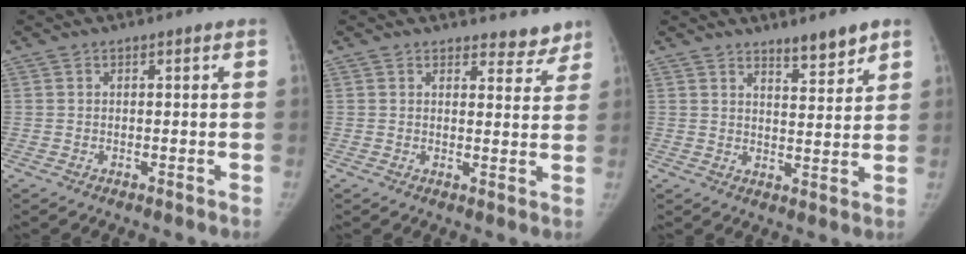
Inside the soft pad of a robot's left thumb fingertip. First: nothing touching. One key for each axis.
{"total": 5.3, "fx": 4.6, "fy": 2.4, "fz": 0.6, "tx": 0.027, "ty": -0.032, "tz": 0.048}
{"total": 5.8, "fx": 4.7, "fy": 1.5, "fz": 3.2, "tx": -0.032, "ty": -0.038, "tz": 0.070}